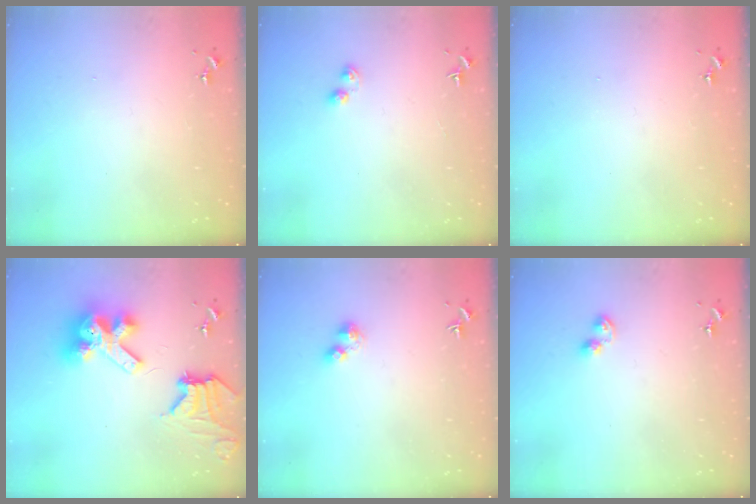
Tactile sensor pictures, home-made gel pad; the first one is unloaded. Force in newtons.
{"total": 2.9, "press": 2.9, "slide": 0.4}
{"total": 0.0}
{"total": 17.8, "press": 17.6, "slide": 2.2}
{"total": 2.9, "press": 2.9, "slide": 0.7}
{"total": 3.8, "press": 3.8, "slide": 0.5}